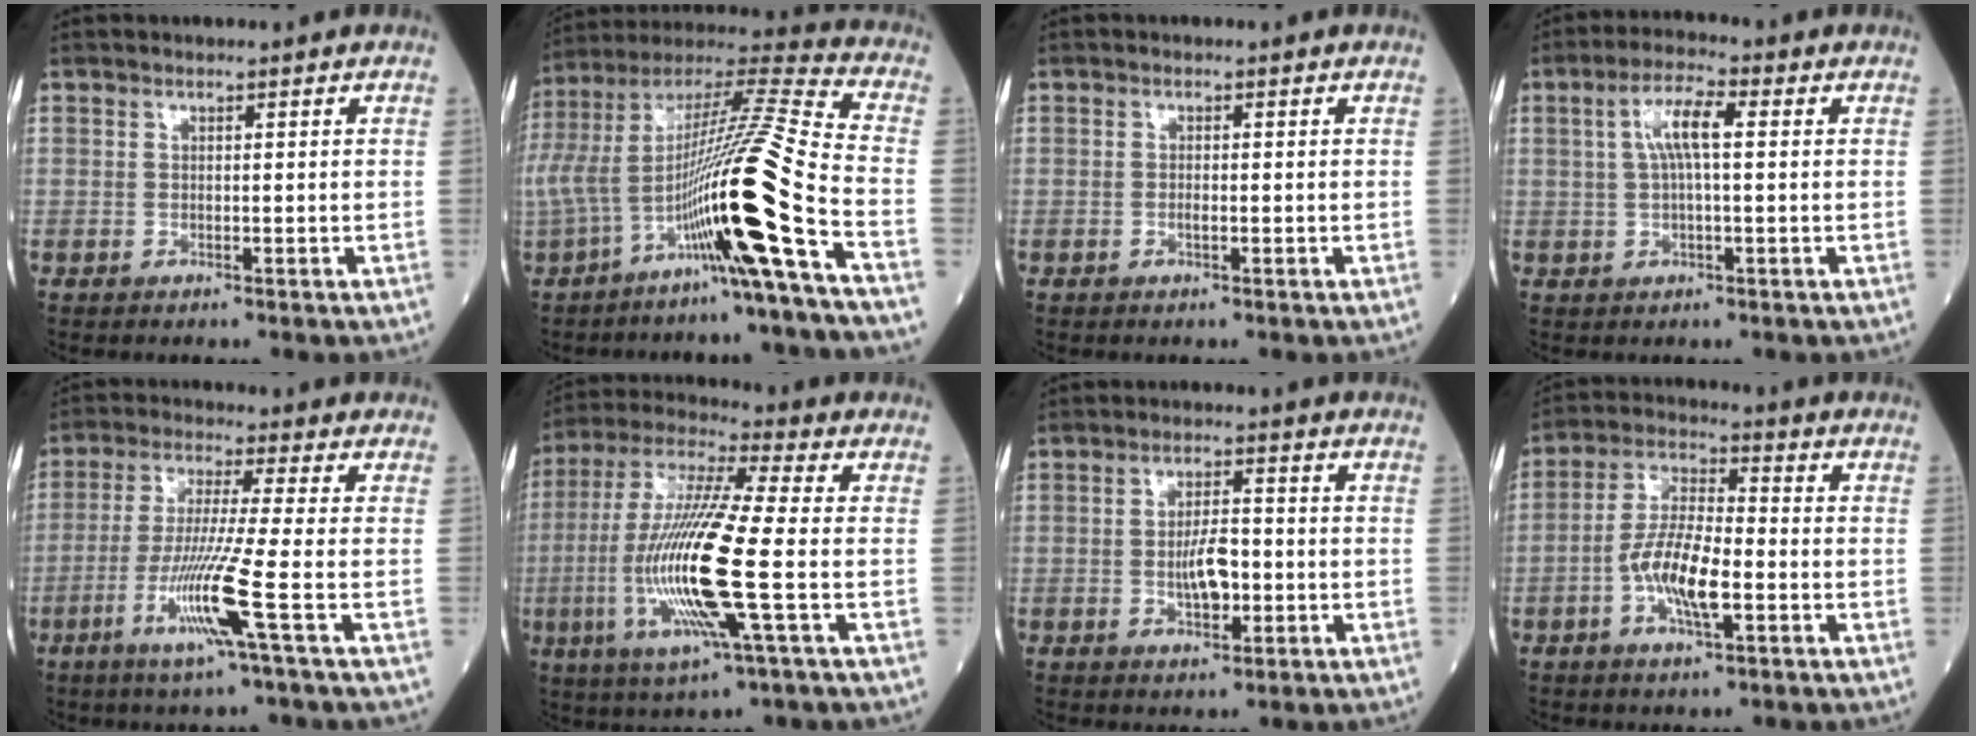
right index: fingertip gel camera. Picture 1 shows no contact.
{"total": 25.1, "force": [-10.0, 0.2, 23.0], "torque": [-0.480, -0.006, -0.187]}
{"total": 0.9, "force": [-0.4, 0.1, 0.8], "torque": [-0.022, -0.001, -0.008]}
{"total": 5.8, "force": [1.1, 1.0, 5.6], "torque": [-0.115, 0.016, 0.020]}
{"total": 10.3, "force": [-3.9, -1.8, 9.3], "torque": [-0.189, -0.025, -0.081]}
{"total": 18.1, "force": [-3.5, 1.0, 17.7], "torque": [-0.379, -0.016, -0.070]}
{"total": 4.9, "force": [-0.8, 2.1, 4.4], "torque": [-0.081, 0.002, -0.011]}
{"total": 9.6, "force": [-2.8, 2.5, 8.8], "torque": [-0.181, 0.004, -0.055]}